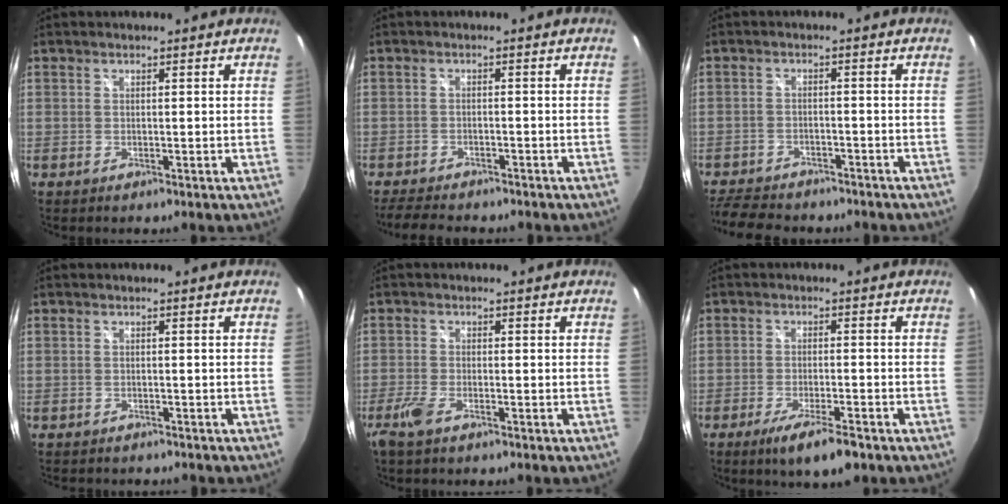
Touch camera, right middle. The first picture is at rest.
{"total": 7.2, "force": [-6.4, 1.9, 2.5], "torque": [-0.069, -0.014, -0.100]}
{"total": 10.9, "force": [-9.4, 4.0, 3.8], "torque": [-0.104, -0.009, -0.149]}
{"total": 3.3, "force": [-2.9, 1.0, 1.0], "torque": [-0.021, -0.013, -0.041]}
{"total": 3.5, "force": [-2.4, 0.9, 2.4], "torque": [-0.063, -0.006, -0.049]}
{"total": 7.4, "force": [-5.0, 1.3, 5.2], "torque": [-0.109, -0.019, -0.085]}